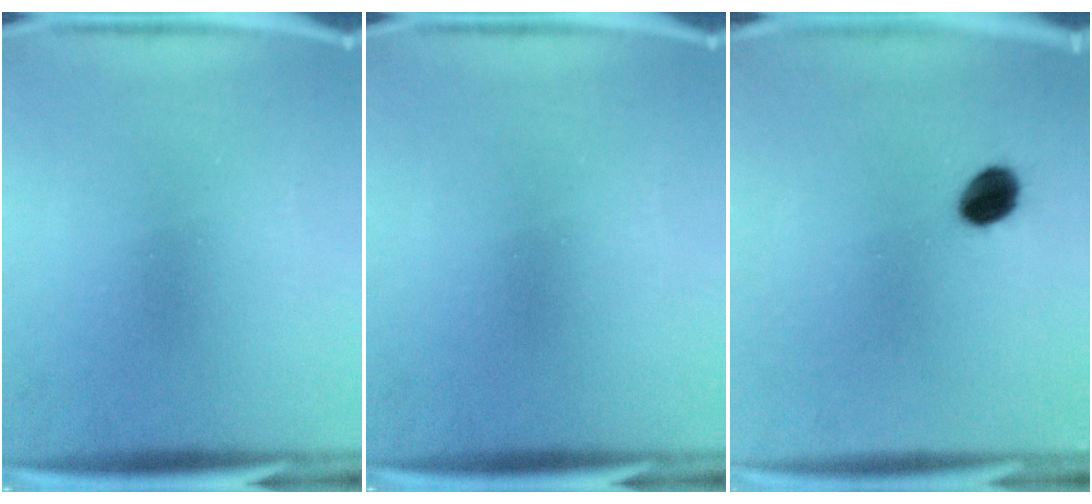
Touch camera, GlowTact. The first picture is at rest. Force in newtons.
{"total": 0.0}
{"total": 6.4}